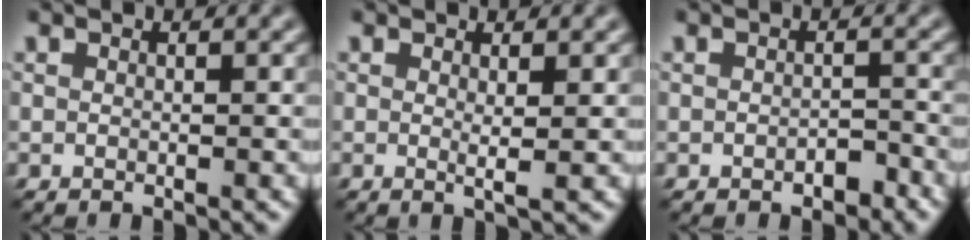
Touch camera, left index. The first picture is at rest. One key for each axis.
{"total": 1.4, "fx": 0.3, "fy": 0.1, "fz": 1.4, "tx": -0.023, "ty": -0.005, "tz": 0.002}
{"total": 1.4, "fx": -0.8, "fy": 0.7, "fz": 0.9, "tx": -0.015, "ty": 0.001, "tz": -0.014}